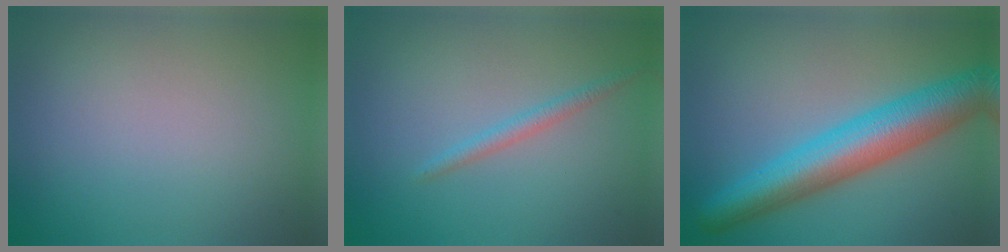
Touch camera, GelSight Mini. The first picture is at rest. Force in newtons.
{"total": 1.4, "press": 1.4, "slide": 0.1}
{"total": 8.0, "press": 8.0, "slide": 0.1}